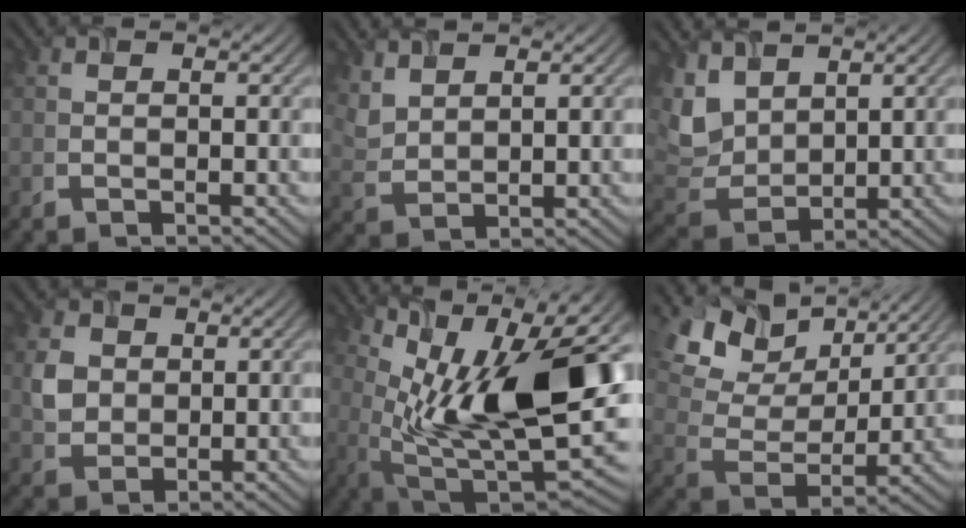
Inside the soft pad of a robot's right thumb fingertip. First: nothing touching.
{"total": 3.6, "force": [3.1, 1.3, 1.3], "torque": [-0.049, 0.001, 0.080]}
{"total": 7.1, "force": [4.2, 4.4, 3.6], "torque": [-0.119, -0.003, 0.094]}
{"total": 3.3, "force": [1.0, 3.0, 0.9], "torque": [-0.037, -0.004, 0.029]}
{"total": 16.6, "force": [4.6, 6.6, 14.6], "torque": [-0.232, 0.002, 0.093]}
{"total": 12.7, "force": [8.6, 6.9, 6.4], "torque": [-0.173, 0.014, 0.140]}